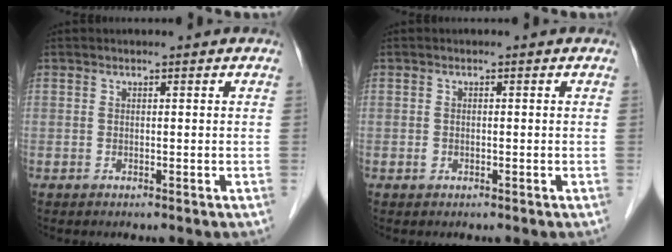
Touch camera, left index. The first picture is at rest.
{"total": 0.7, "force": [-0.3, 0.6, 0.3], "torque": [-0.006, 0.002, -0.003]}